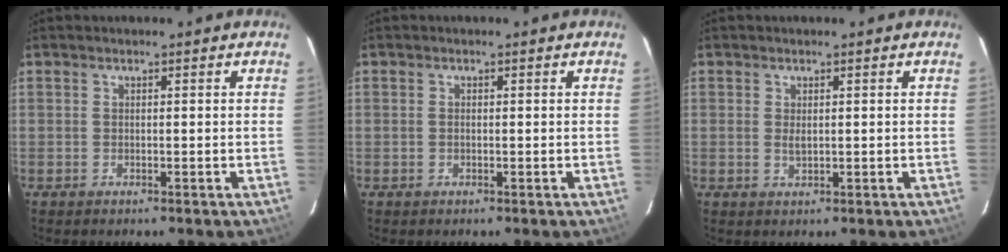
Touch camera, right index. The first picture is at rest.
{"total": 0.8, "force": [0.1, 0.5, 0.6], "torque": [-0.012, 0.001, 0.000]}
{"total": 1.7, "force": [0.2, 0.9, 1.4], "torque": [-0.025, 0.000, 0.005]}